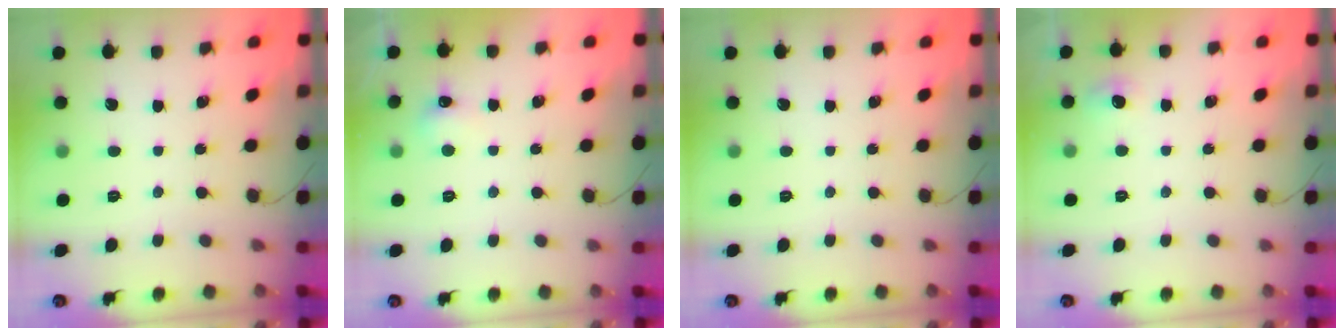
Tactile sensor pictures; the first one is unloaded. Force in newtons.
{"total": 4.9, "press": 4.8, "slide": 0.9}
{"total": 0.0}
{"total": 7.5, "press": 4.5, "slide": 6.1}